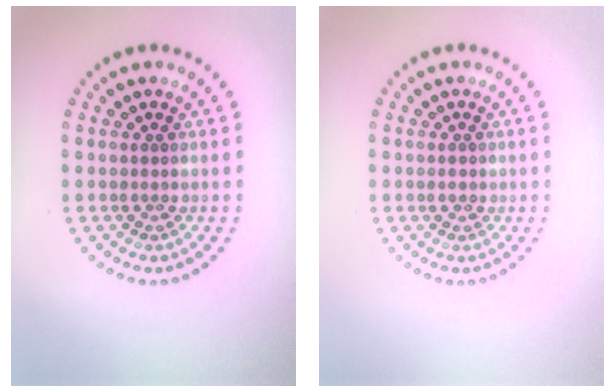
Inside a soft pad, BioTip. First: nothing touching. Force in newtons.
{"total": 0.9, "press": 0.9, "slide": 0.1}